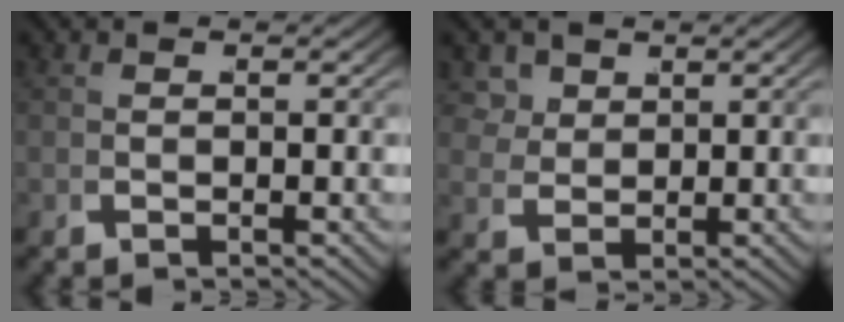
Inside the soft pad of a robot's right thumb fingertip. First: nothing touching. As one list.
[{"total": 3.6, "force": [1.8, 2.5, 1.9], "torque": [-0.044, -0.009, 0.043]}]